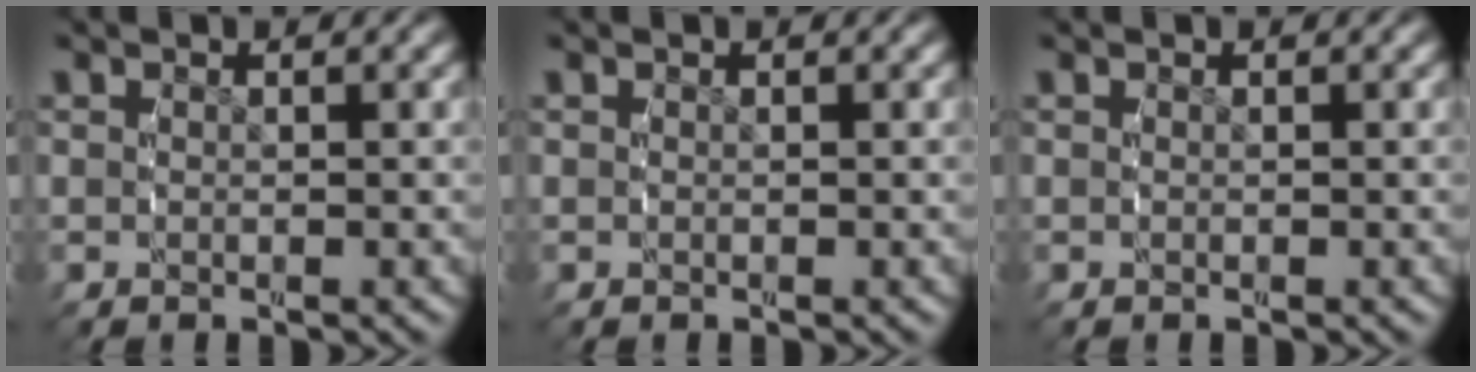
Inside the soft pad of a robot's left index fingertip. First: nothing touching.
{"total": 0.0}
{"total": 0.0}